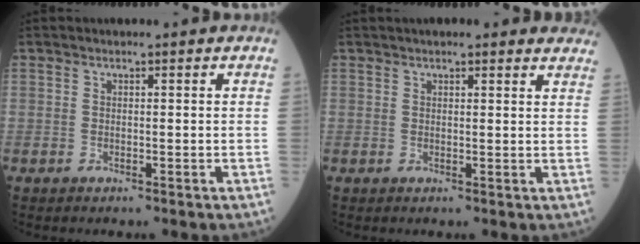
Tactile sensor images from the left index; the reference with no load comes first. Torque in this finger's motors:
{"motor_torque": [1.06, -1.08, 0.18, 0.08]}